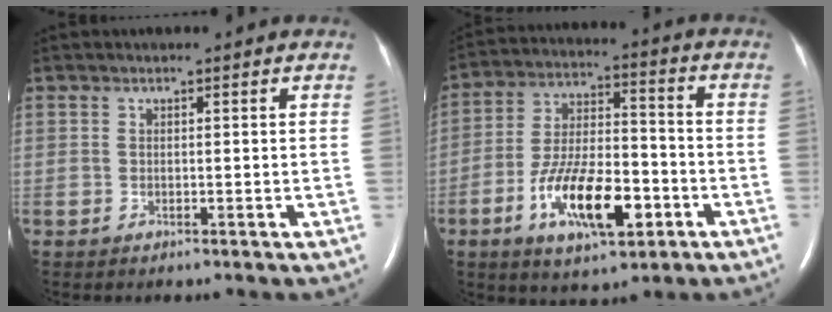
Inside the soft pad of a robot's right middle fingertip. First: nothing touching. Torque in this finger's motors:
{"motor_torque": [1.37, -0.77, 0.40, 0.18]}